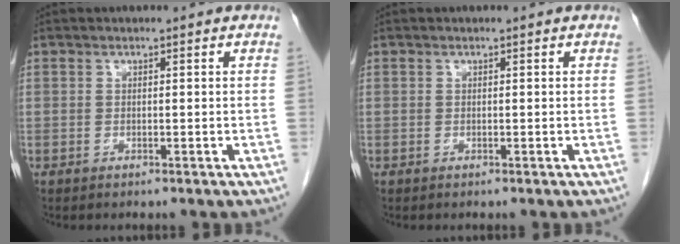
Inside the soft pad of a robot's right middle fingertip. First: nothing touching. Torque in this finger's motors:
{"motor_torque": [-0.30, -0.11, -0.01, -0.01]}